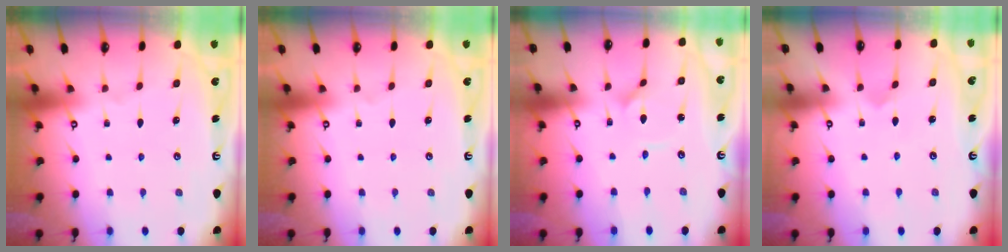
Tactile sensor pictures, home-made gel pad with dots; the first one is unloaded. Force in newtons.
{"total": 0.0}
{"total": 1.6, "press": 1.6, "slide": 0.1}
{"total": 2.3, "press": 2.3, "slide": 0.2}